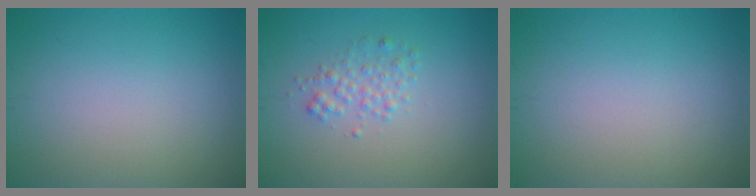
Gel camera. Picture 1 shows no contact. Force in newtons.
{"total": 1.7, "press": 1.7, "slide": 0.0}
{"total": 0.0}